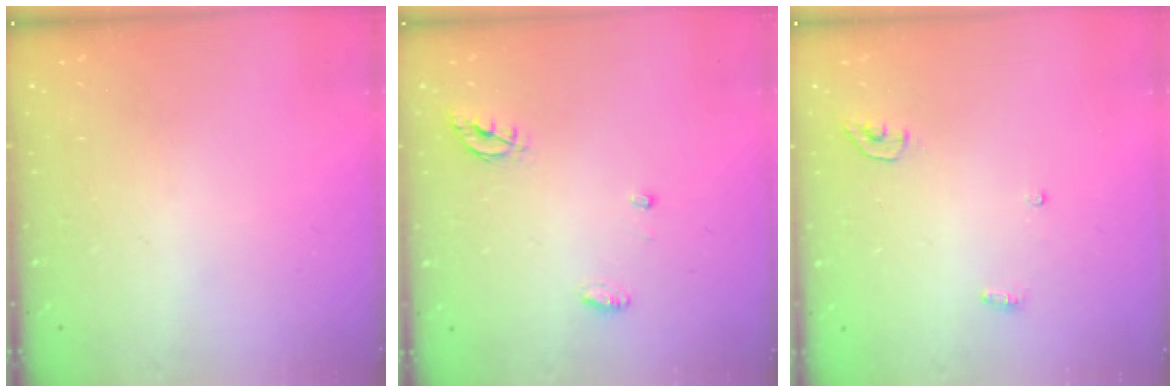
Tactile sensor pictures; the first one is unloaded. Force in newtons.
{"total": 4.4, "press": 4.4, "slide": 0.4}
{"total": 3.4, "press": 3.4, "slide": 0.3}